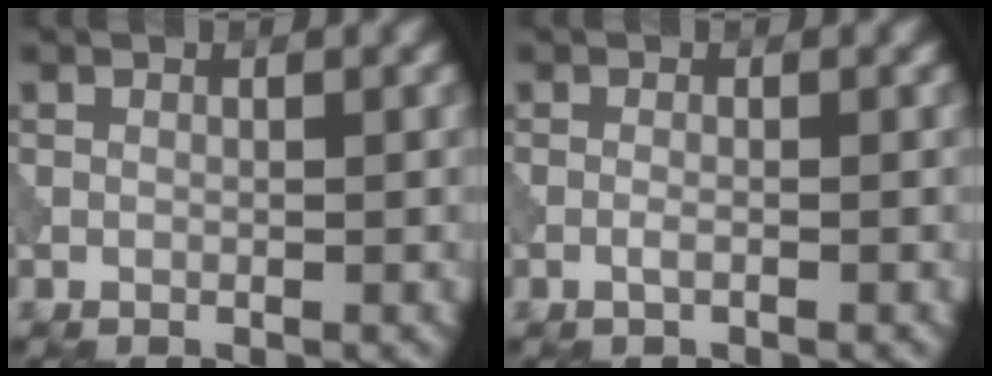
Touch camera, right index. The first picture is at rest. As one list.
[{"total": 0.9, "force": [-0.4, 0.1, 0.7], "torque": [-0.015, 0.000, -0.011]}]